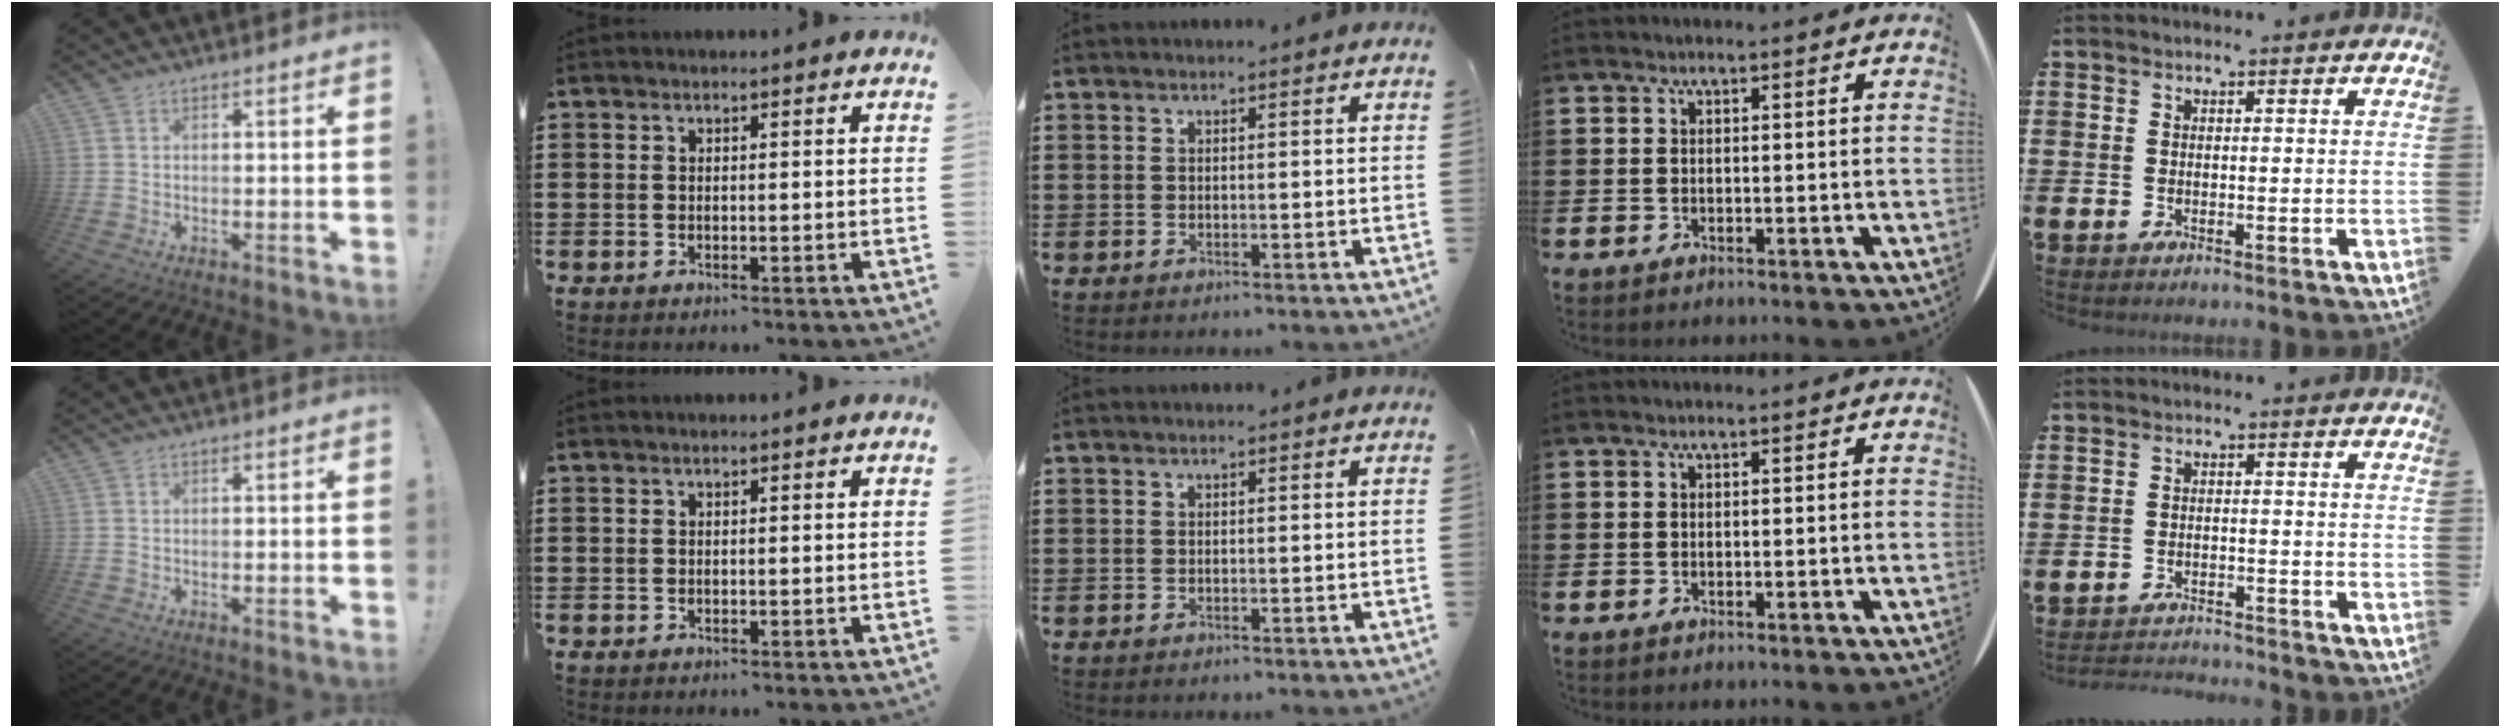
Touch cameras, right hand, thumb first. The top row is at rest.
{"little": {"total": 2.2, "force": [-2.2, 0.0, -0.2], "torque": [-0.003, 0.002, -0.048]}}